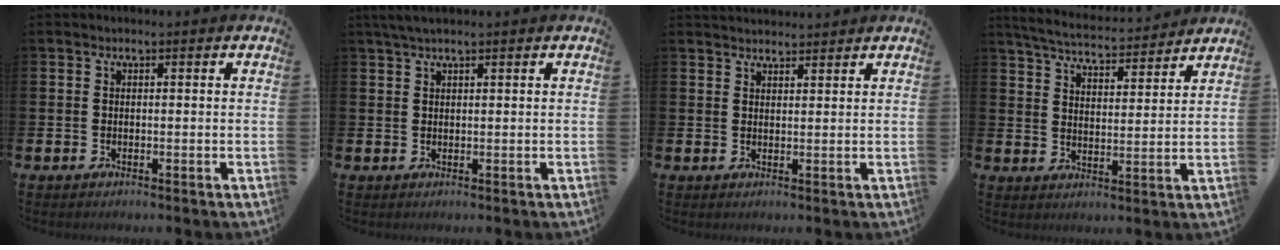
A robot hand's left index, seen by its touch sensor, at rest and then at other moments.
{"total": 1.9, "force": [1.5, 0.3, 1.2], "torque": [-0.027, 0.006, 0.027]}
{"total": 2.3, "force": [2.3, 0.4, 0.0], "torque": [-0.003, -0.009, 0.042]}
{"total": 5.3, "force": [5.2, 0.6, 1.0], "torque": [-0.044, -0.035, 0.089]}